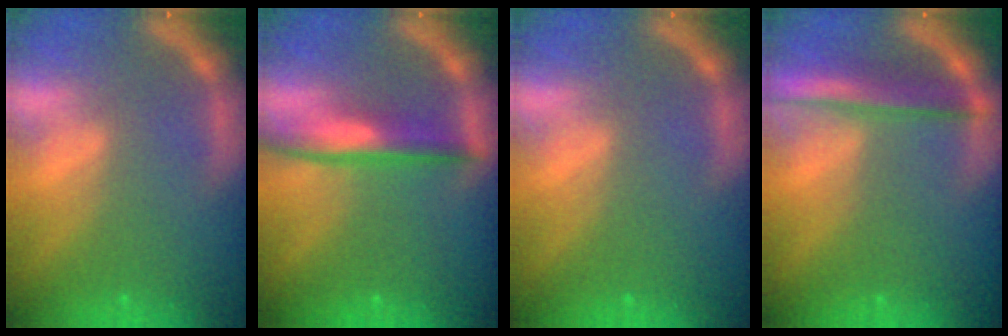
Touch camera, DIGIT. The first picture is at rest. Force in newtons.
{"total": 4.0}
{"total": 0.0}
{"total": 4.0}